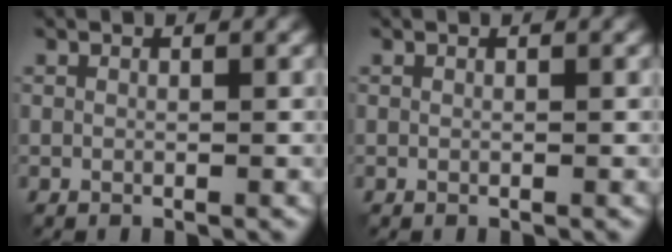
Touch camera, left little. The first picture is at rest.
{"total": 0.0}